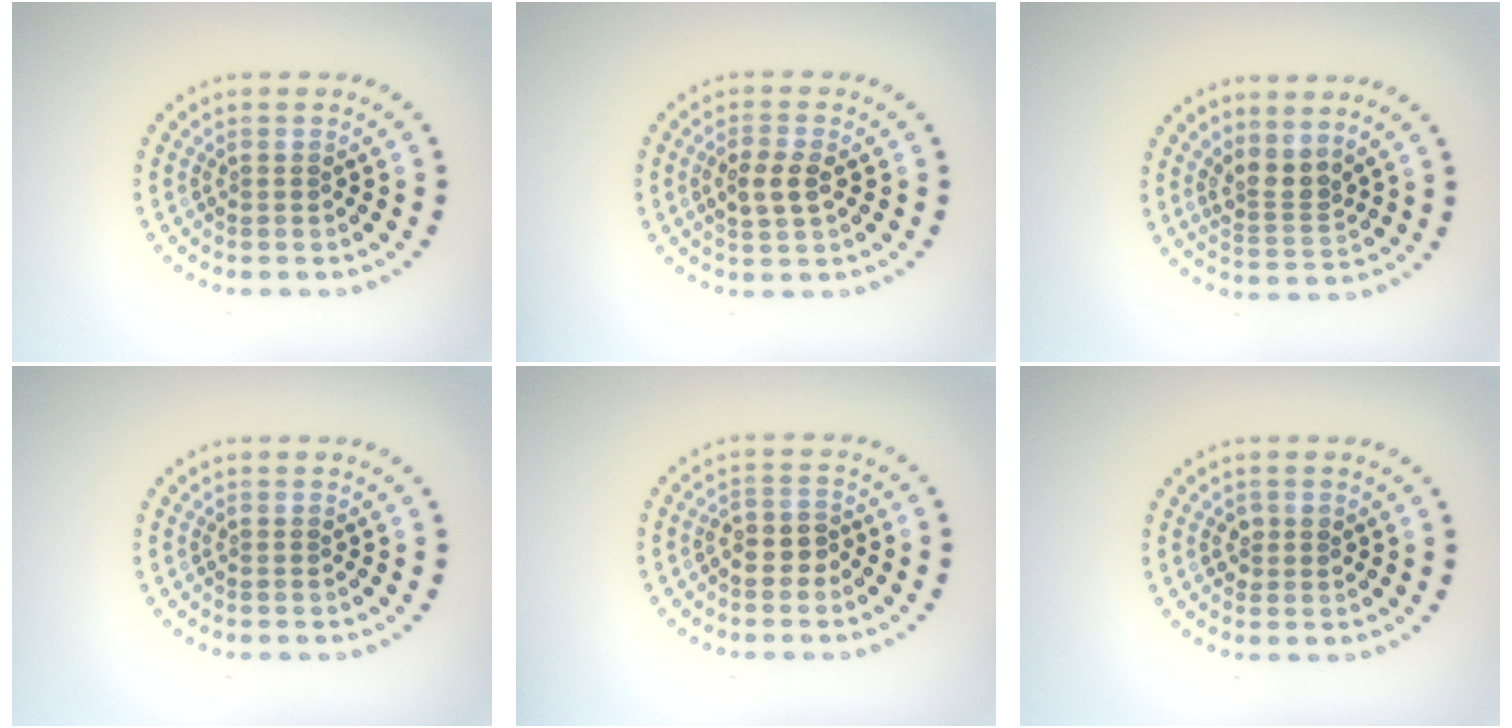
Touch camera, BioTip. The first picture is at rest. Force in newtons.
{"total": 2.6, "press": 2.6, "slide": 0.3}
{"total": 2.6, "press": 1.9, "slide": 1.7}
{"total": 0.0}
{"total": 2.2, "press": 2.1, "slide": 0.7}
{"total": 1.3, "press": 1.3, "slide": 0.1}